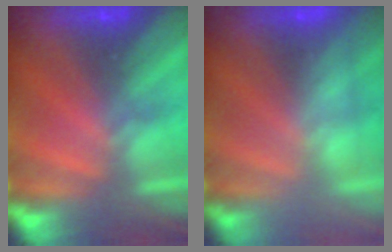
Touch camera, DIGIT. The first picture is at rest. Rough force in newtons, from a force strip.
{"total": 2.4}